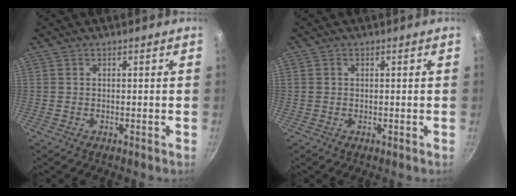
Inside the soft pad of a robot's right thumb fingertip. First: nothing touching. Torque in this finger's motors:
{"motor_torque": [0.03, -0.05, -0.37, -0.04, -0.03]}